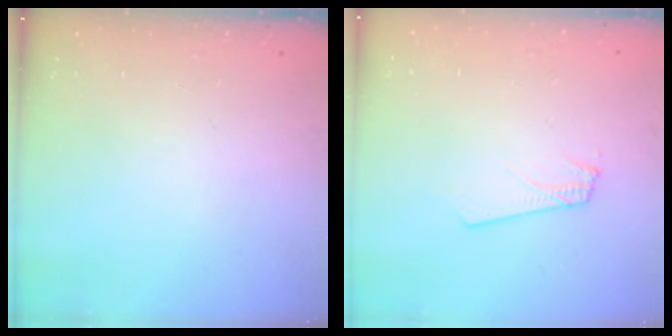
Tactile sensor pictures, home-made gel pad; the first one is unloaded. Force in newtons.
{"total": 1.8, "press": 1.8, "slide": 0.1}